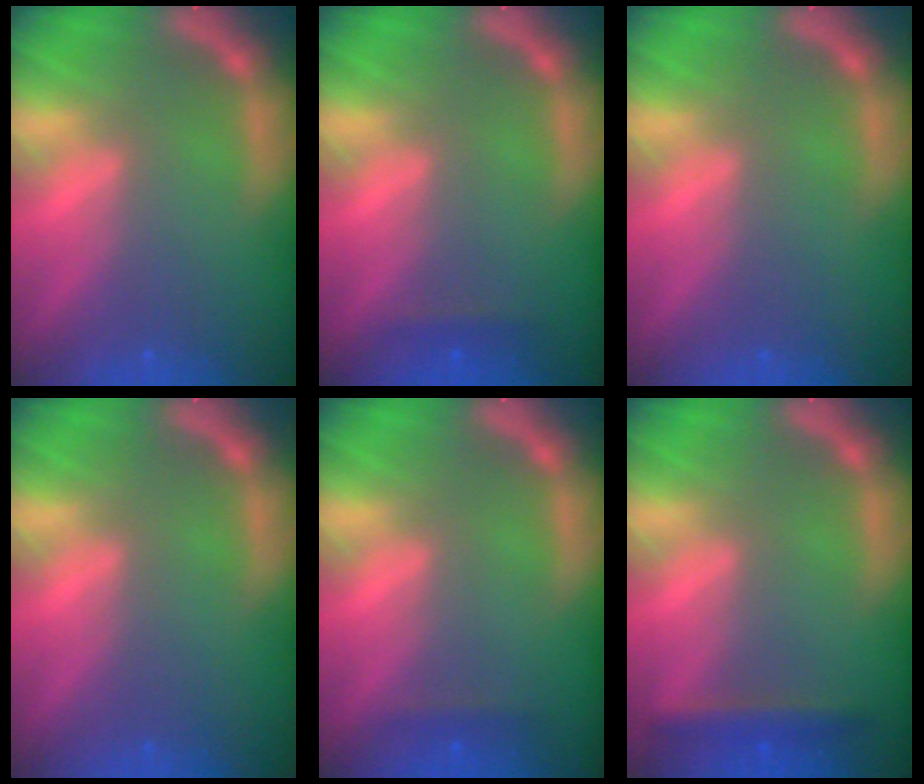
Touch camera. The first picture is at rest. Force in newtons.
{"total": 0.9}
{"total": 0.0}
{"total": 0.0}
{"total": 0.9}
{"total": 2.4}